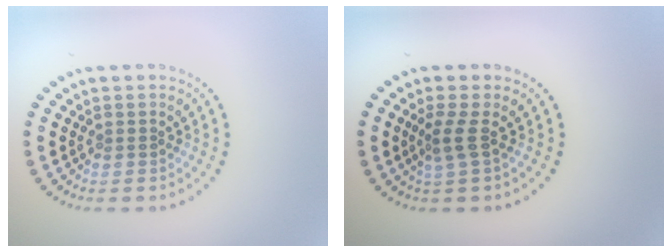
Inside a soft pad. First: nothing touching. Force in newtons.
{"total": 1.9, "press": 1.2, "slide": 1.4}